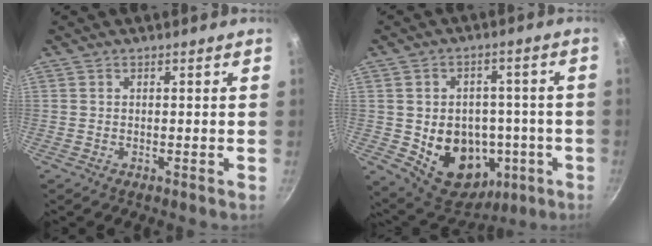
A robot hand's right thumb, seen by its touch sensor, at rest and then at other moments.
{"total": 15.9, "force": [-3.7, 11.9, 10.0], "torque": [-0.113, 0.020, -0.030]}